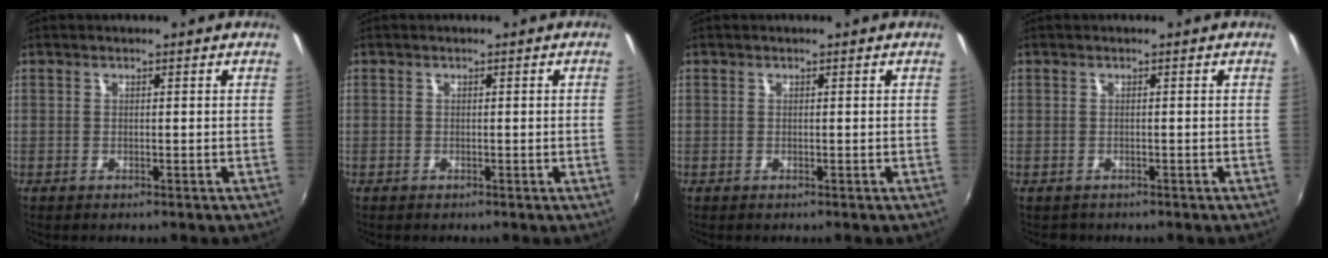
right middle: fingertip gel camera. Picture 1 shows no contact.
{"total": 0.5, "force": [0.0, -0.3, 0.4], "torque": [-0.004, -0.001, -0.001]}
{"total": 0.0}
{"total": 1.0, "force": [-0.7, 0.7, 0.0], "torque": [-0.004, -0.003, -0.010]}